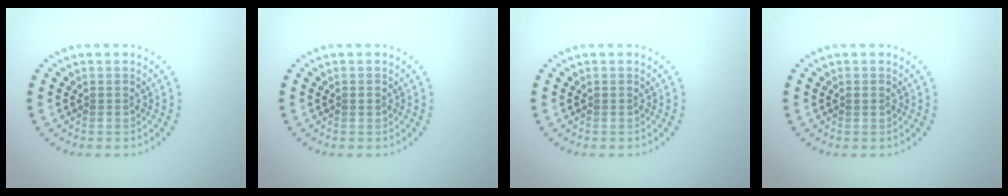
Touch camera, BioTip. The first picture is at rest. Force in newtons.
{"total": 0.8, "press": 0.8, "slide": 0.0}
{"total": 0.0}
{"total": 0.7, "press": 0.6, "slide": 0.1}